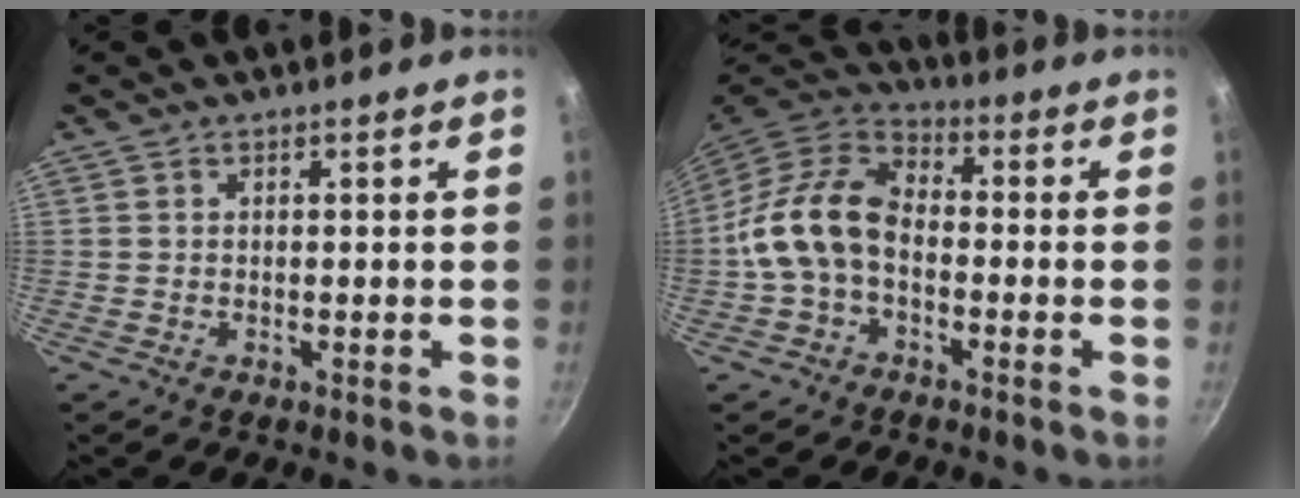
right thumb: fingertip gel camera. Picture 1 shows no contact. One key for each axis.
{"total": 12.8, "fx": -2.0, "fy": 8.6, "fz": 9.2, "tx": -0.156, "ty": 0.041, "tz": -0.057}